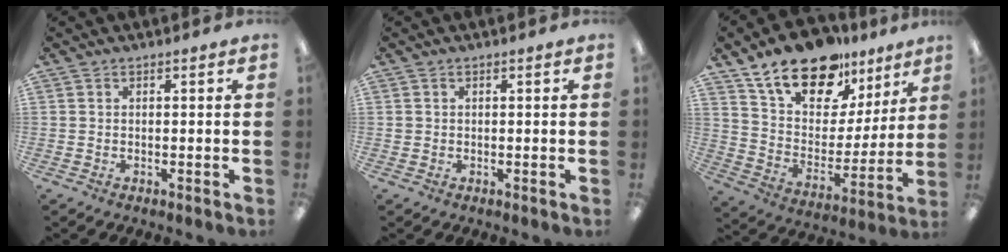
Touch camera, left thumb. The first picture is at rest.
{"total": 0.8, "force": [0.1, 0.8, 0.1], "torque": [-0.001, 0.006, 0.000]}
{"total": 18.9, "force": [14.6, 9.2, 7.7], "torque": [-0.144, -0.098, 0.261]}